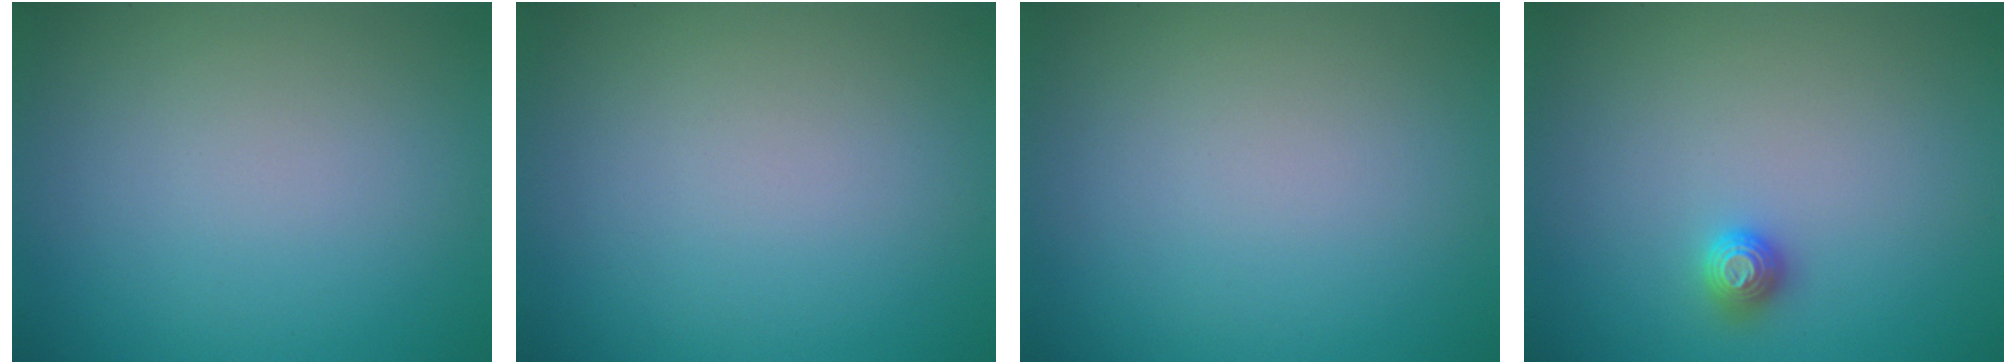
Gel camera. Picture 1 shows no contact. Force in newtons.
{"total": 0.0}
{"total": 0.0}
{"total": 1.1, "press": 1.1, "slide": 0.2}